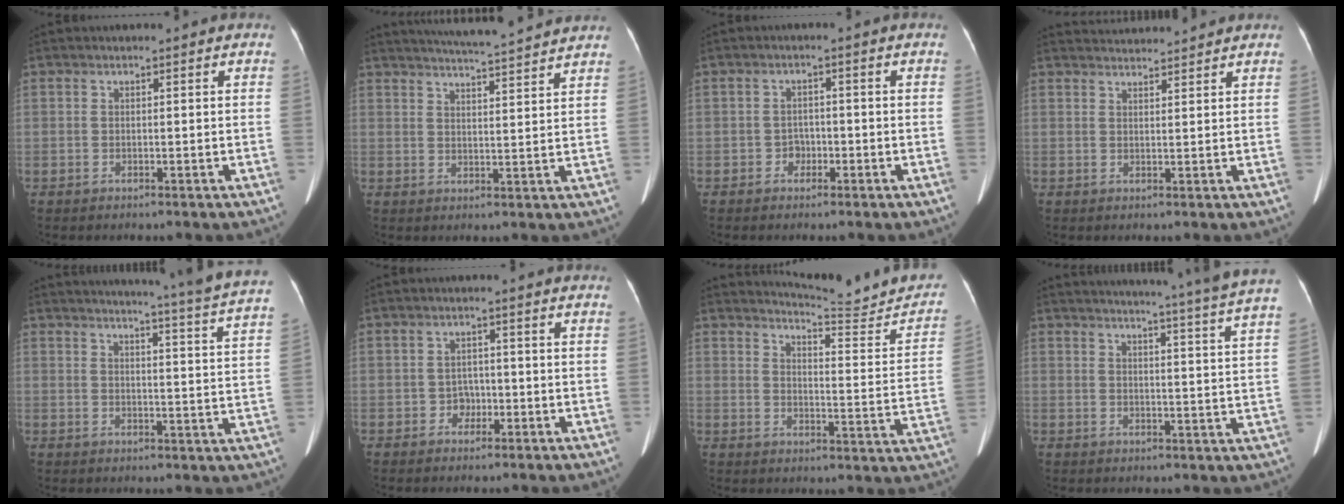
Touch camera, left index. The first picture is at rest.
{"total": 12.5, "force": [11.6, -0.2, 4.6], "torque": [-0.077, 0.016, 0.154]}
{"total": 1.9, "force": [-1.0, 1.5, 0.7], "torque": [-0.007, 0.007, -0.018]}
{"total": 5.4, "force": [5.3, -0.1, 0.6], "torque": [-0.016, 0.028, 0.079]}
{"total": 16.3, "force": [15.0, -2.3, 5.9], "torque": [-0.091, -0.082, 0.165]}
{"total": 2.2, "force": [-1.1, 1.8, 0.9], "torque": [-0.009, 0.007, -0.018]}
{"total": 12.6, "force": [12.4, 0.8, 2.2], "torque": [-0.017, -0.050, 0.148]}
{"total": 17.0, "force": [15.3, -2.5, 6.8], "torque": [-0.107, -0.065, 0.173]}